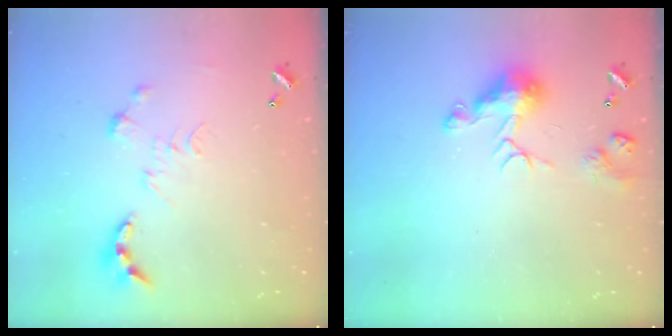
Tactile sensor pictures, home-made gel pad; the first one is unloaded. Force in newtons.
{"total": 8.2, "press": 8.1, "slide": 0.9}